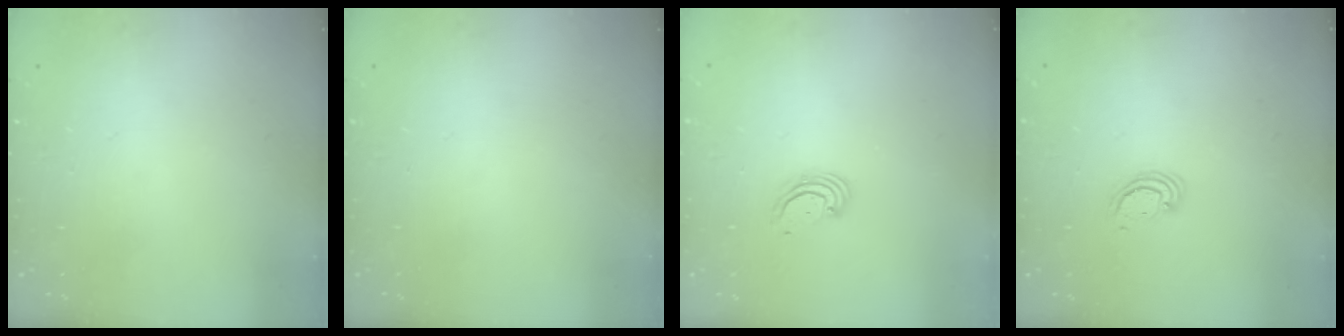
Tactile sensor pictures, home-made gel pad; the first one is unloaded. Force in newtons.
{"total": 0.0}
{"total": 2.5, "press": 2.5, "slide": 0.3}
{"total": 2.6, "press": 2.5, "slide": 0.2}